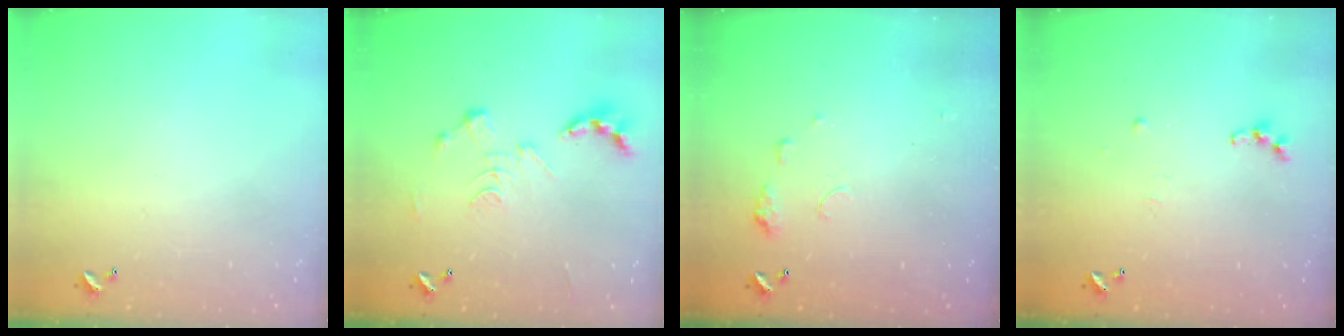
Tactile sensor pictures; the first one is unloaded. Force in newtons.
{"total": 0.0}
{"total": 5.6, "press": 5.6, "slide": 0.7}
{"total": 7.2, "press": 7.1, "slide": 0.7}